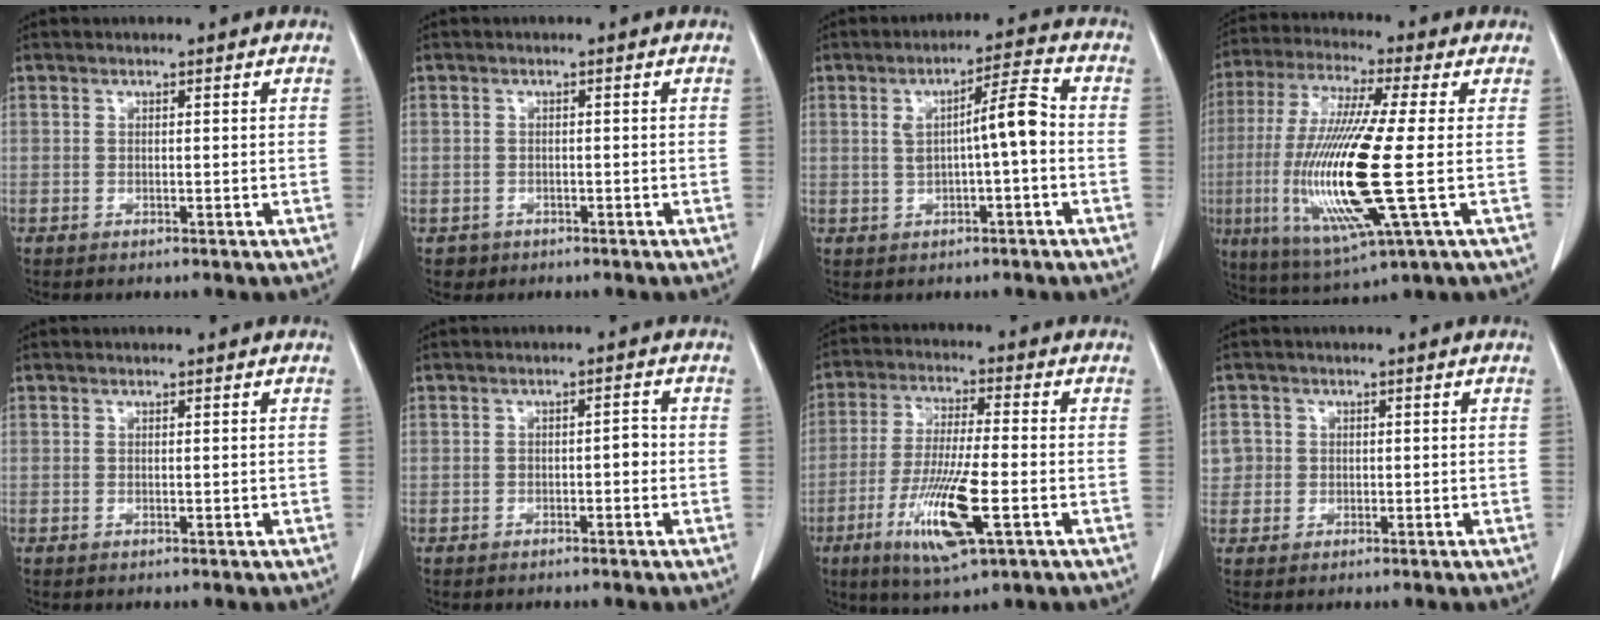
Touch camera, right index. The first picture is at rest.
{"total": 1.8, "force": [-0.8, 1.6, -0.1], "torque": [0.003, 0.007, -0.011]}
{"total": 6.6, "force": [0.0, 0.6, 6.6], "torque": [-0.105, 0.017, 0.000]}
{"total": 18.3, "force": [-2.6, 1.0, 18.0], "torque": [-0.383, -0.019, -0.050]}
{"total": 0.0}
{"total": 1.9, "force": [-0.5, 0.8, 1.6], "torque": [-0.019, 0.007, -0.008]}
{"total": 12.8, "force": [-4.7, 1.6, 11.8], "torque": [-0.231, -0.025, -0.082]}
{"total": 3.1, "force": [0.3, 3.0, 0.2], "torque": [0.013, 0.008, 0.006]}